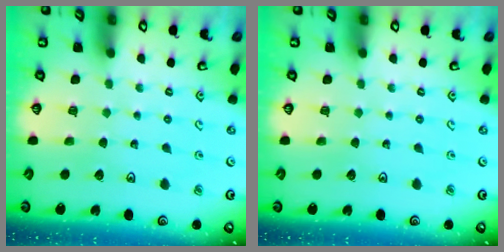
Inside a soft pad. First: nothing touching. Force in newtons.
{"total": 0.0}